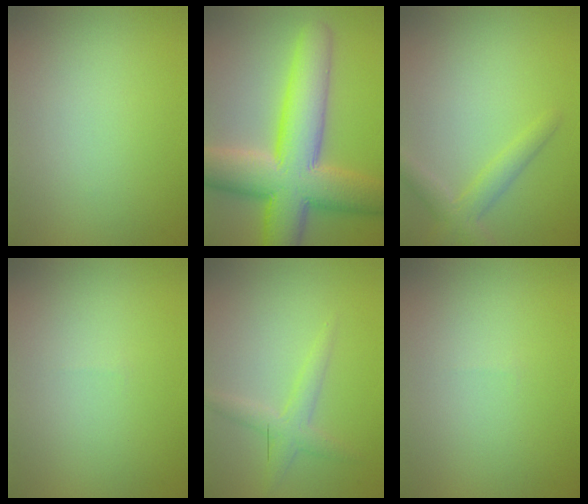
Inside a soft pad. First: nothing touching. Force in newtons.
{"total": 12.1, "press": 12.1, "slide": 0.4}
{"total": 2.5, "press": 2.5, "slide": 0.1}
{"total": 0.0}
{"total": 2.1, "press": 2.1, "slide": 0.1}
{"total": 0.0}